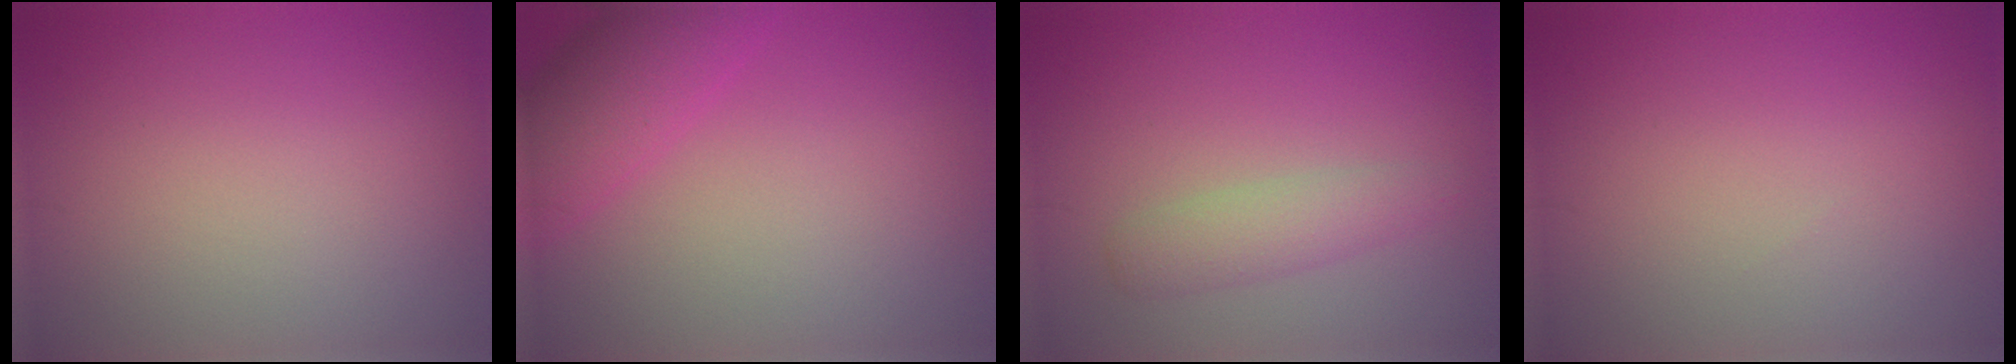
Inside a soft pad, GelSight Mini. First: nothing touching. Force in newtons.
{"total": 5.1, "press": 5.1, "slide": 0.2}
{"total": 2.6, "press": 2.6, "slide": 0.0}
{"total": 0.0}